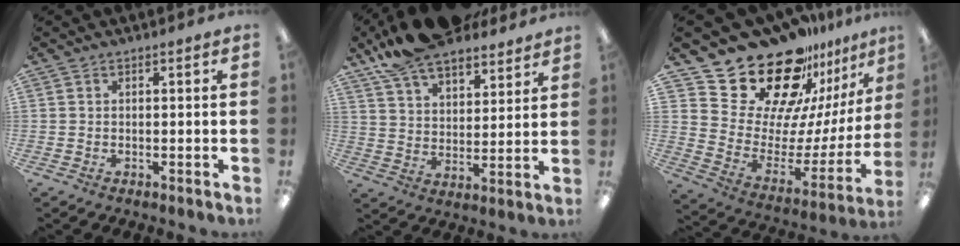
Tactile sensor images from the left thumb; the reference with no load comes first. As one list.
[{"total": 13.3, "force": [11.3, 4.8, 5.2], "torque": [-0.115, -0.059, 0.210]}, {"total": 26.6, "force": [20.5, 12.7, 11.1], "torque": [-0.178, -0.149, 0.381]}]